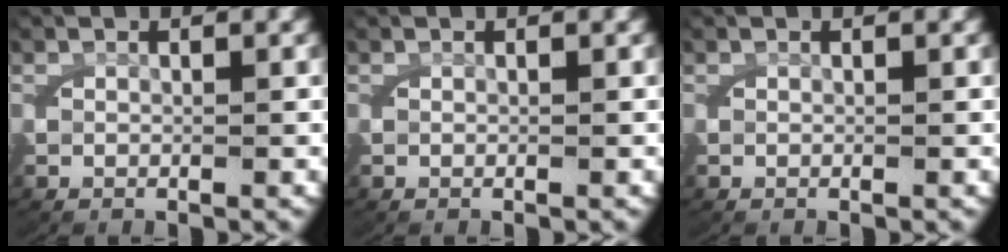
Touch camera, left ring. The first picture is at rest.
{"total": 0.0}
{"total": 0.0}